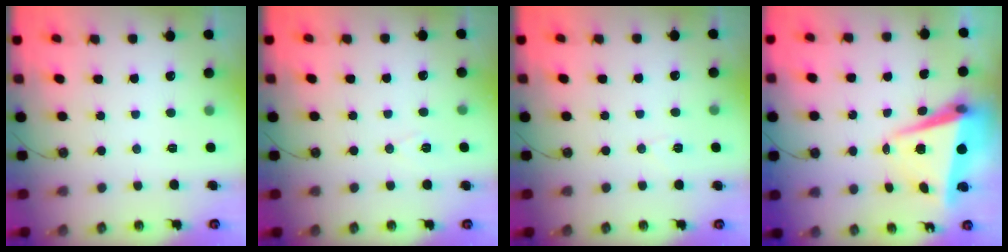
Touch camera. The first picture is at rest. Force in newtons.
{"total": 5.3, "press": 3.0, "slide": 4.4}
{"total": 5.6, "press": 5.4, "slide": 1.5}
{"total": 7.3, "press": 7.1, "slide": 1.8}